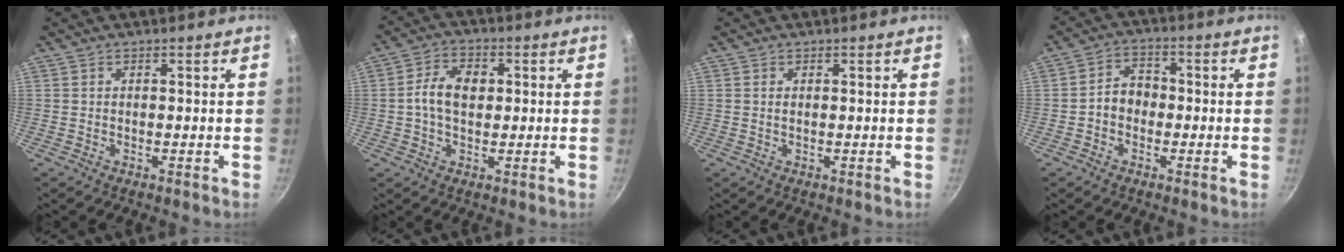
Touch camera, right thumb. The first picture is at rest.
{"total": 7.6, "force": [0.5, 5.1, 5.6], "torque": [-0.093, 0.015, 0.005]}
{"total": 0.6, "force": [0.1, 0.3, 0.5], "torque": [-0.013, 0.000, 0.003]}
{"total": 5.7, "force": [-1.1, 4.4, 3.4], "torque": [-0.037, 0.024, -0.031]}